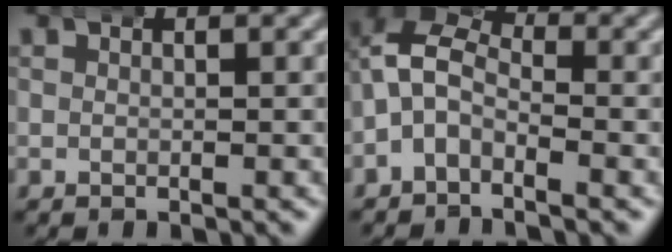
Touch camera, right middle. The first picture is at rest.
{"total": 7.6, "force": [0.3, 6.4, 4.1], "torque": [-0.081, -0.001, -0.019]}